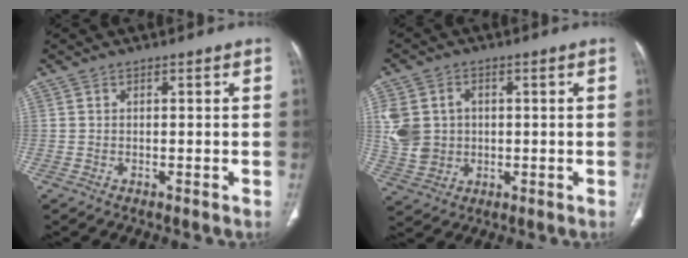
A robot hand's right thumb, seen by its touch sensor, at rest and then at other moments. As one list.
[{"total": 10.0, "force": [1.1, 8.5, 5.2], "torque": [-0.097, 0.006, 0.034]}]